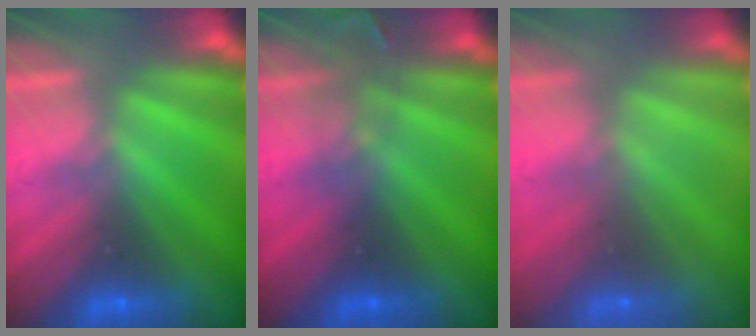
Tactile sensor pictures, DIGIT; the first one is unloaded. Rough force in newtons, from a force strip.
{"total": 2.9}
{"total": 7.8}